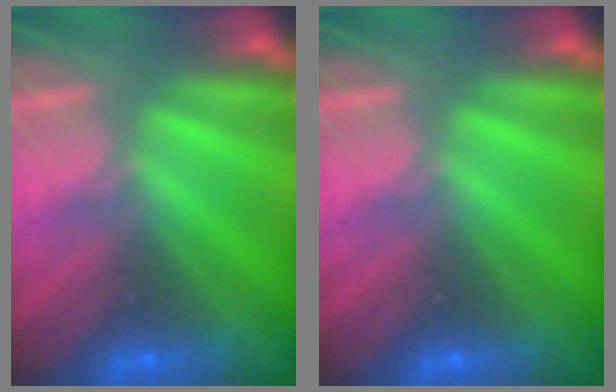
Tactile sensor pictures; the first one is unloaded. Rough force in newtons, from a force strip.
{"total": 0.0}